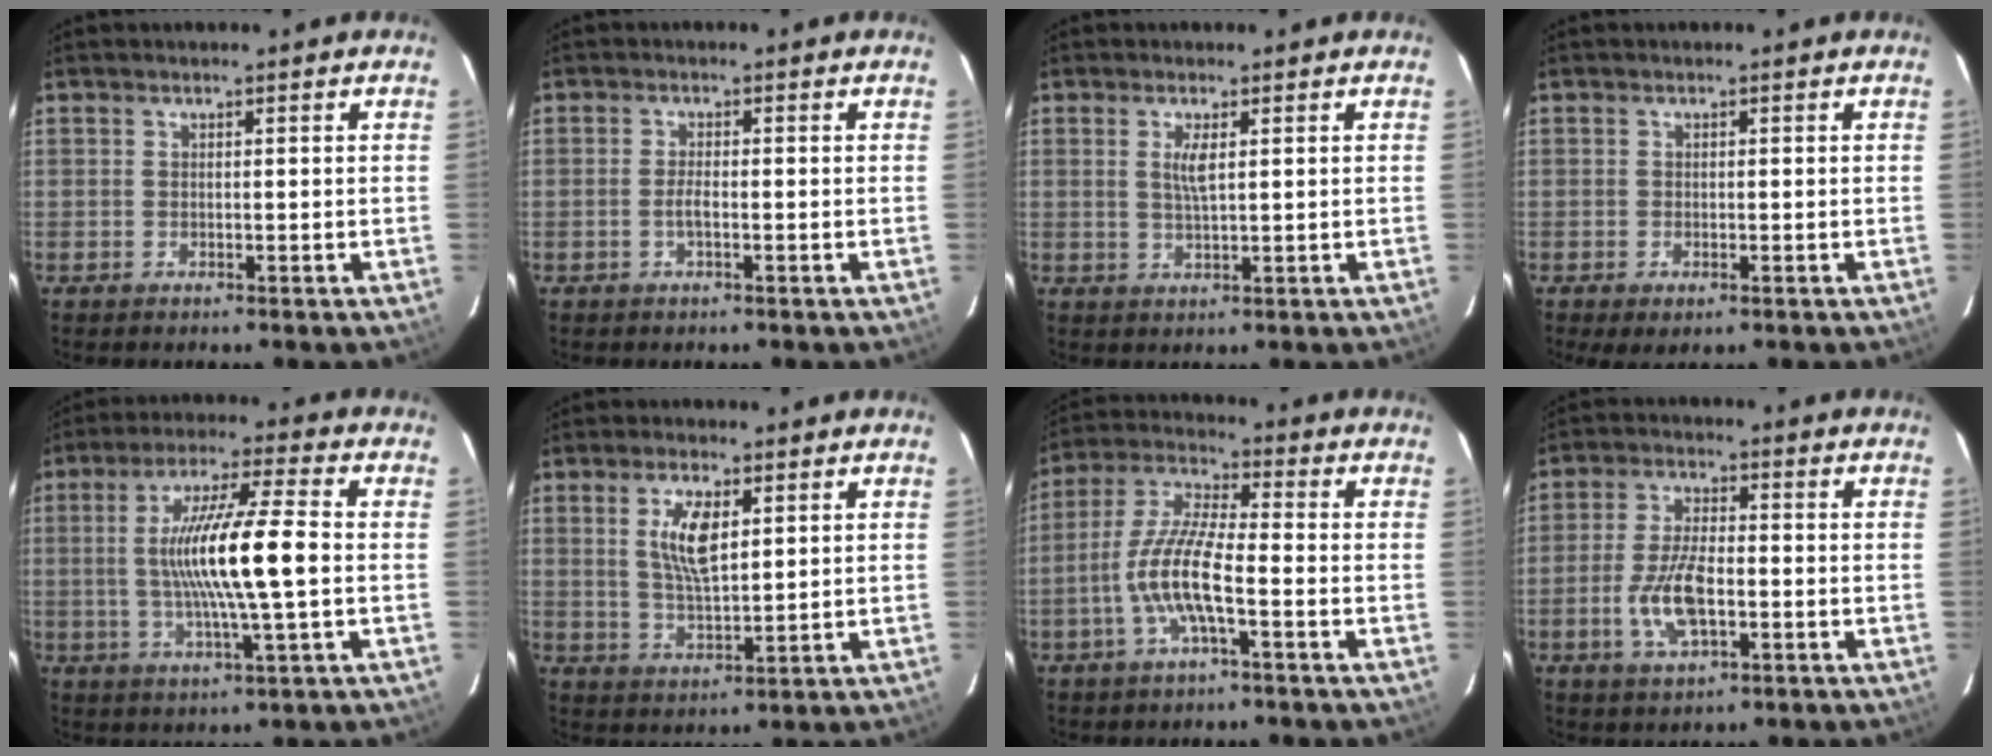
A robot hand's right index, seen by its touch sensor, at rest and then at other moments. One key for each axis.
{"total": 3.8, "fx": -1.4, "fy": 0.7, "fz": 3.5, "tx": -0.074, "ty": 0.001, "tz": -0.027}
{"total": 2.9, "fx": 0.8, "fy": 0.6, "fz": 2.7, "tx": -0.054, "ty": -0.003, "tz": 0.015}
{"total": 2.5, "fx": -1.1, "fy": 1.2, "fz": 1.8, "tx": -0.036, "ty": -0.010, "tz": -0.016}
{"total": 14.2, "fx": -0.5, "fy": 0.9, "fz": 14.2, "tx": -0.262, "ty": -0.001, "tz": -0.008}
{"total": 7.5, "fx": 2.4, "fy": 3.0, "fz": 6.5, "tx": -0.120, "ty": 0.000, "tz": 0.051}
{"total": 10.7, "fx": -3.6, "fy": 2.0, "fz": 9.9, "tx": -0.213, "ty": 0.002, "tz": -0.069}
{"total": 9.4, "fx": -2.6, "fy": 3.9, "fz": 8.1, "tx": -0.168, "ty": -0.001, "tz": -0.048}